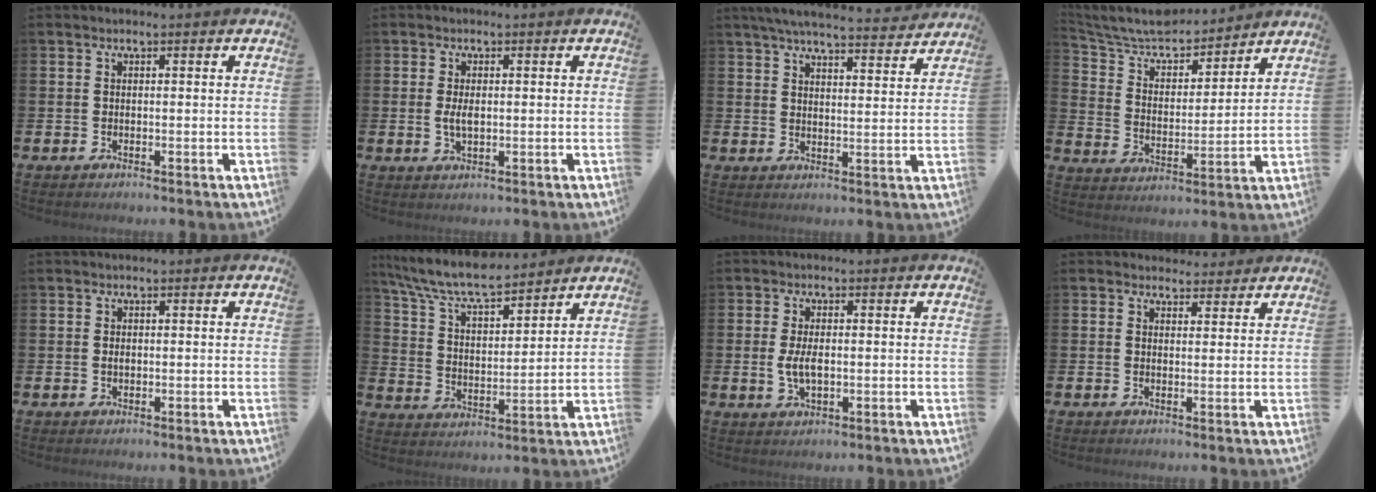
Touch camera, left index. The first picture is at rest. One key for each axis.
{"total": 2.4, "fx": -0.5, "fy": 1.1, "fz": 2.0, "tx": -0.027, "ty": 0.002, "tz": -0.014}
{"total": 6.0, "fx": 5.8, "fy": 0.5, "fz": 1.5, "tx": -0.037, "ty": -0.037, "tz": 0.101}
{"total": 7.5, "fx": 6.9, "fy": 2.2, "fz": 2.0, "tx": -0.078, "ty": -0.050, "tz": 0.120}
{"total": 0.8, "fx": -0.6, "fy": 0.3, "fz": 0.4, "tx": -0.003, "ty": 0.003, "tz": -0.013}
{"total": 7.5, "fx": 6.9, "fy": 1.2, "fz": 2.8, "tx": -0.084, "ty": -0.039, "tz": 0.122}
{"total": 3.4, "fx": -0.7, "fy": 1.7, "fz": 2.9, "tx": -0.057, "ty": 0.003, "tz": -0.018}
{"total": 2.2, "fx": 2.0, "fy": 0.9, "fz": -0.3, "tx": 0.013, "ty": -0.010, "tz": 0.035}